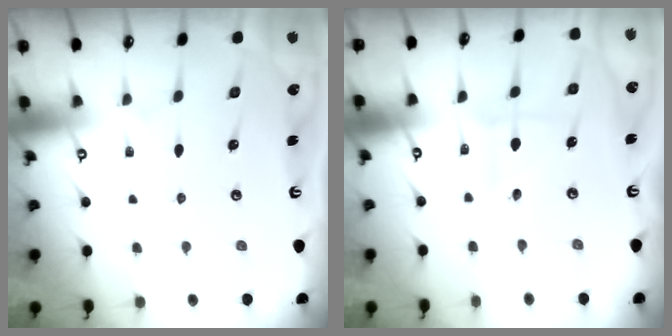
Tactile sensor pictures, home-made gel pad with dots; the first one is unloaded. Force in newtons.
{"total": 2.6, "press": 2.6, "slide": 0.3}